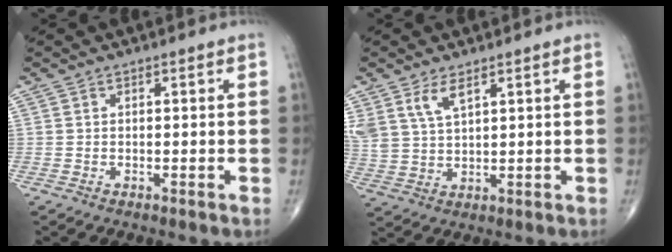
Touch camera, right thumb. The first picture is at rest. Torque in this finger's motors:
{"motor_torque": [-0.06, 0.06, 0.53, 0.45, 0.05]}